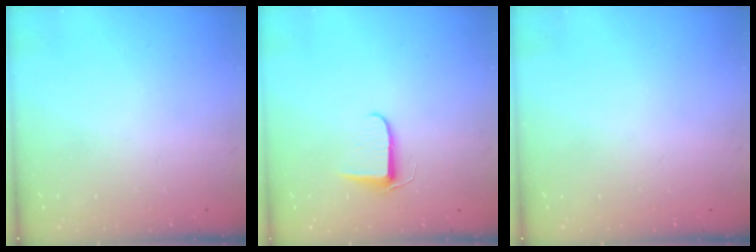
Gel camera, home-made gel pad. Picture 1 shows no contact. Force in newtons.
{"total": 6.4, "press": 6.3, "slide": 0.8}
{"total": 0.0}